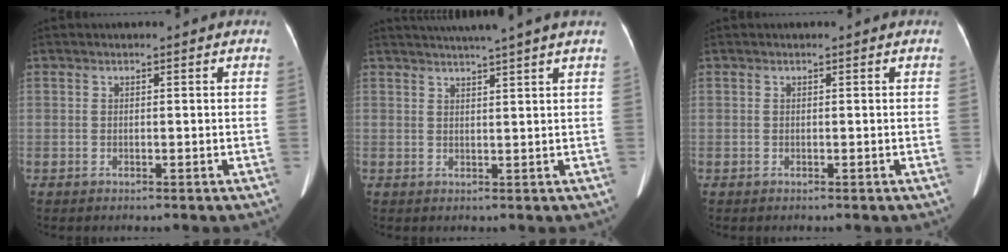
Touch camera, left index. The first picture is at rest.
{"total": 6.3, "force": [5.5, -1.2, 2.7], "torque": [-0.038, 0.015, 0.071]}
{"total": 0.0}